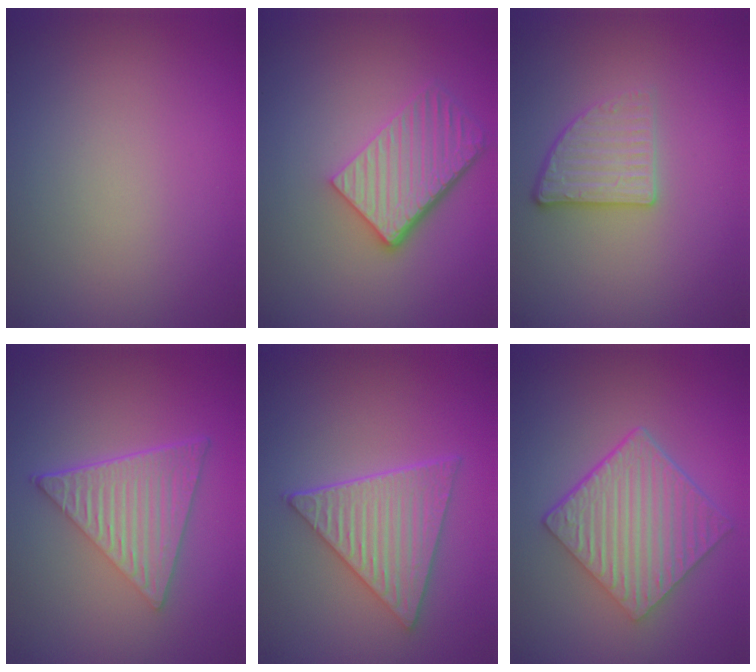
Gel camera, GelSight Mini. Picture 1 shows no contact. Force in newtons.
{"total": 5.2, "press": 3.8, "slide": 3.5}
{"total": 2.7, "press": 2.4, "slide": 1.1}
{"total": 6.7, "press": 4.5, "slide": 4.9}
{"total": 5.6, "press": 4.5, "slide": 3.3}
{"total": 6.2, "press": 4.5, "slide": 4.3}